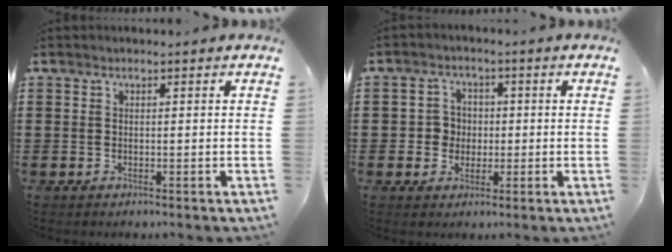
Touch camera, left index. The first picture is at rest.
{"total": 3.9, "force": [-0.4, 3.7, 1.2], "torque": [-0.038, 0.009, -0.012]}